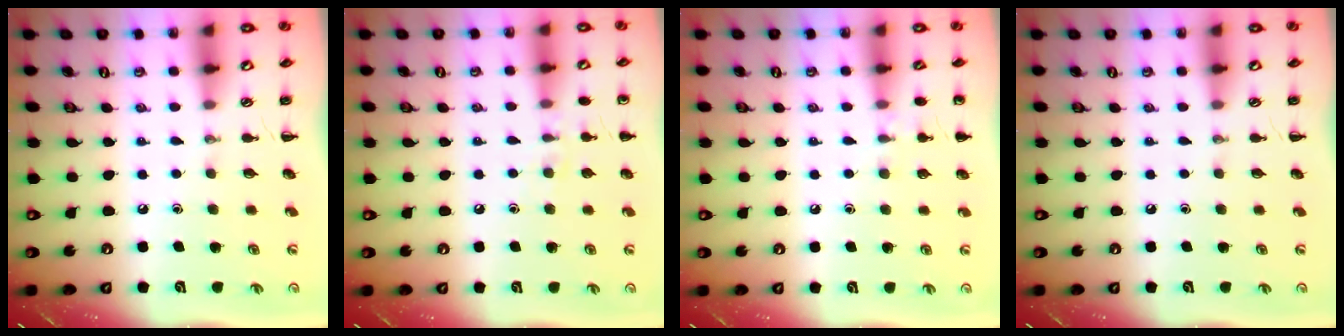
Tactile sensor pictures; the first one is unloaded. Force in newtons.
{"total": 7.0, "press": 6.7, "slide": 2.0}
{"total": 6.0, "press": 5.7, "slide": 2.0}
{"total": 0.0}